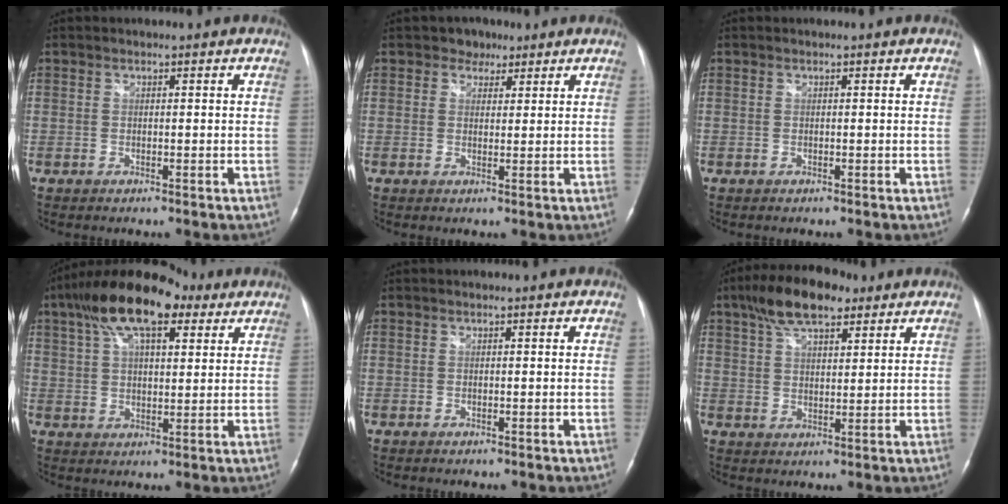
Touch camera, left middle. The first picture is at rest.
{"total": 2.9, "force": [1.9, 2.2, 0.4], "torque": [-0.006, 0.004, 0.024]}
{"total": 0.0}
{"total": 15.1, "force": [9.0, 5.3, 10.9], "torque": [-0.215, 0.045, 0.159]}
{"total": 0.0}
{"total": 10.2, "force": [6.7, 3.9, 6.6], "torque": [-0.124, 0.022, 0.118]}